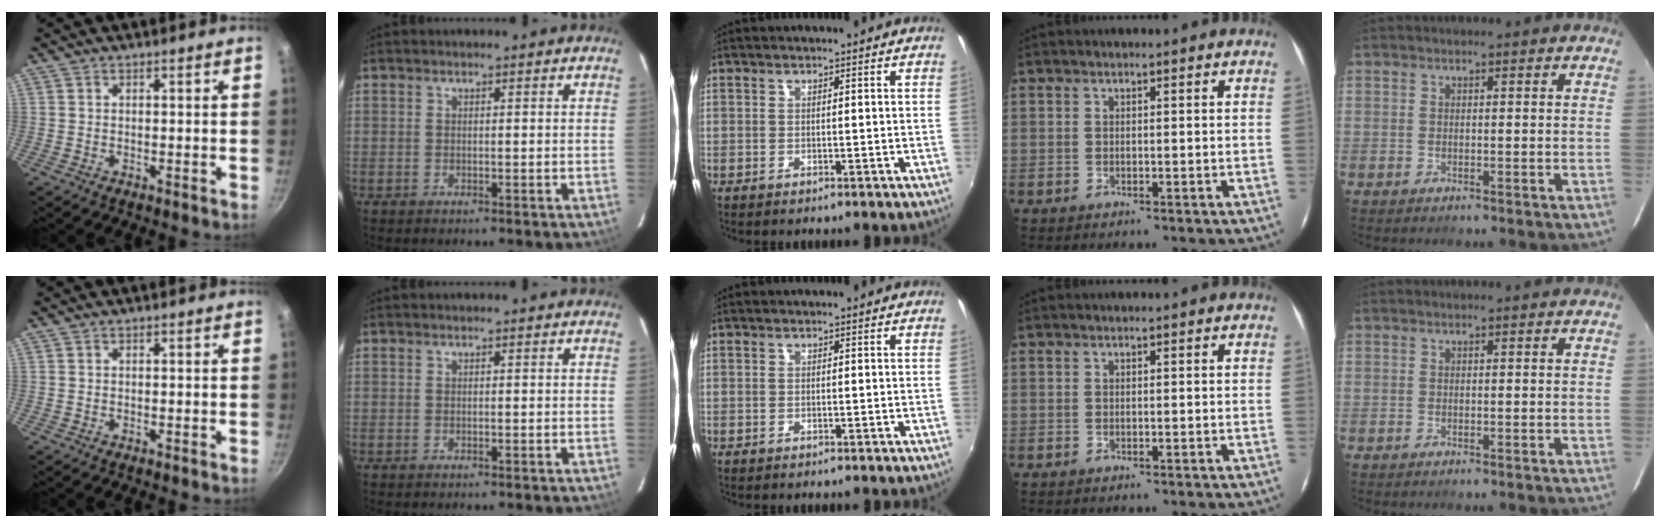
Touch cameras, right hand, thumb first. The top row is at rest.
{}